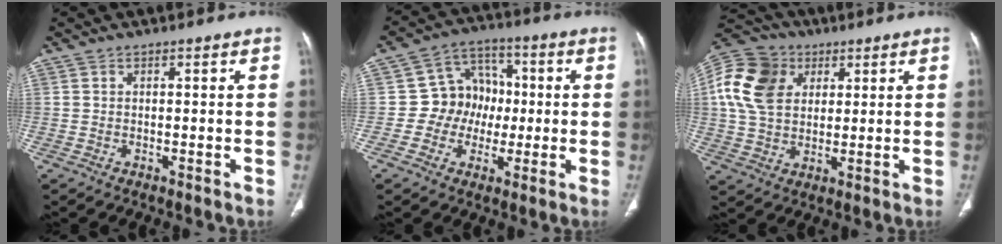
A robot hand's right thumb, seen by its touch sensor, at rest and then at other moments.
{"total": 10.1, "force": [-0.5, 9.0, 4.5], "torque": [-0.015, 0.028, -0.017]}
{"total": 15.3, "force": [4.3, 11.6, 9.1], "torque": [-0.178, 0.010, 0.076]}